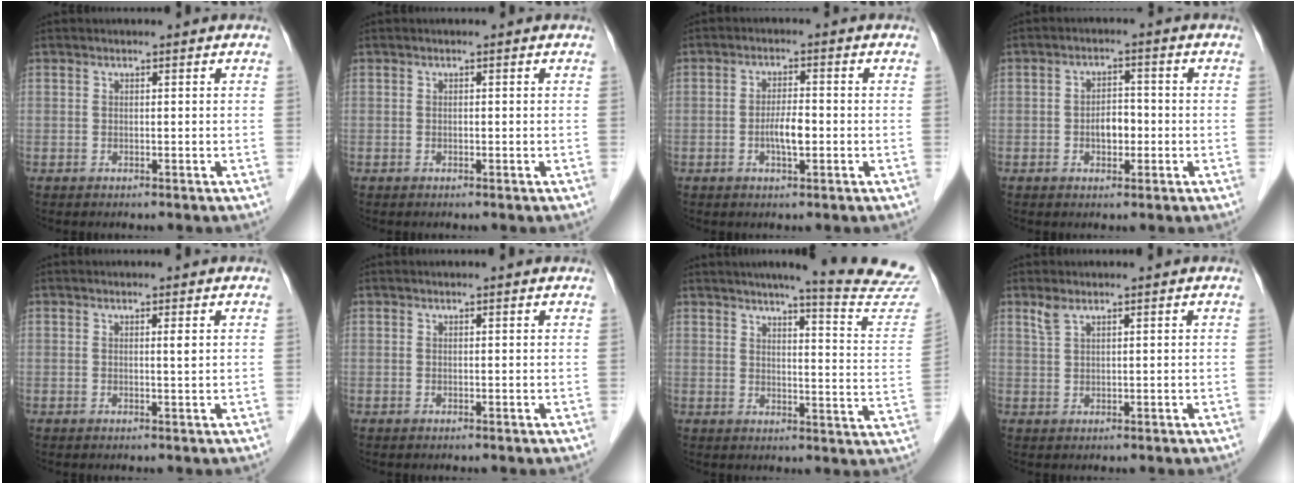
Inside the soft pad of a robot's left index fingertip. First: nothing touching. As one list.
[{"total": 0.0}, {"total": 3.7, "force": [-1.0, 0.9, 3.4], "torque": [-0.065, -0.001, -0.017]}, {"total": 3.5, "force": [-0.9, 2.0, 2.7], "torque": [-0.045, 0.007, -0.015]}, {"total": 0.8, "force": [0.3, -0.1, 0.7], "torque": [-0.015, -0.002, 0.006]}, {"total": 1.0, "force": [0.9, 0.0, 0.3], "torque": [-0.010, 0.008, 0.009]}, {"total": 17.4, "force": [16.2, -0.6, 6.3], "torque": [-0.077, -0.093, 0.173]}, {"total": 1.8, "force": [1.4, 0.3, 1.1], "torque": [-0.030, 0.009, 0.033]}]